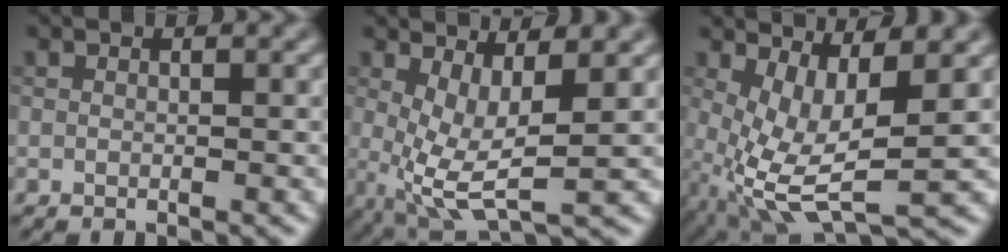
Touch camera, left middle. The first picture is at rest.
{"total": 5.7, "force": [0.5, 1.9, 5.3], "torque": [-0.106, -0.011, 0.014]}
{"total": 7.3, "force": [0.2, 2.7, 6.7], "torque": [-0.144, -0.010, 0.006]}